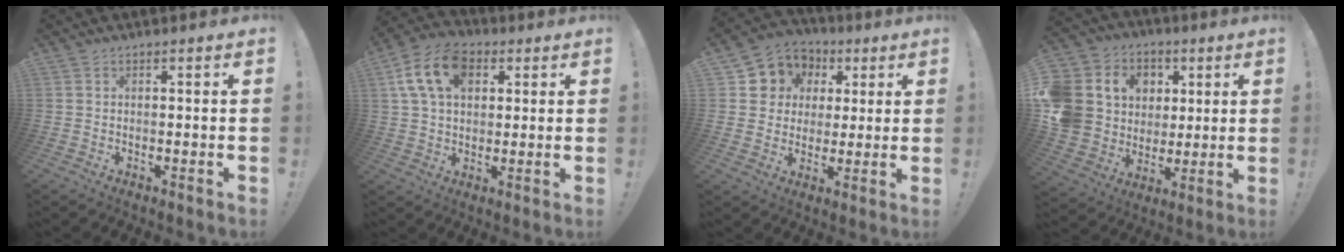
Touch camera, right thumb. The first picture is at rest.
{"total": 14.4, "force": [5.2, 9.9, 9.0], "torque": [-0.155, -0.003, 0.102]}
{"total": 8.9, "force": [2.1, 8.4, 1.9], "torque": [-0.022, -0.015, 0.047]}
{"total": 14.1, "force": [2.6, 13.1, 4.6], "torque": [-0.082, -0.008, 0.080]}